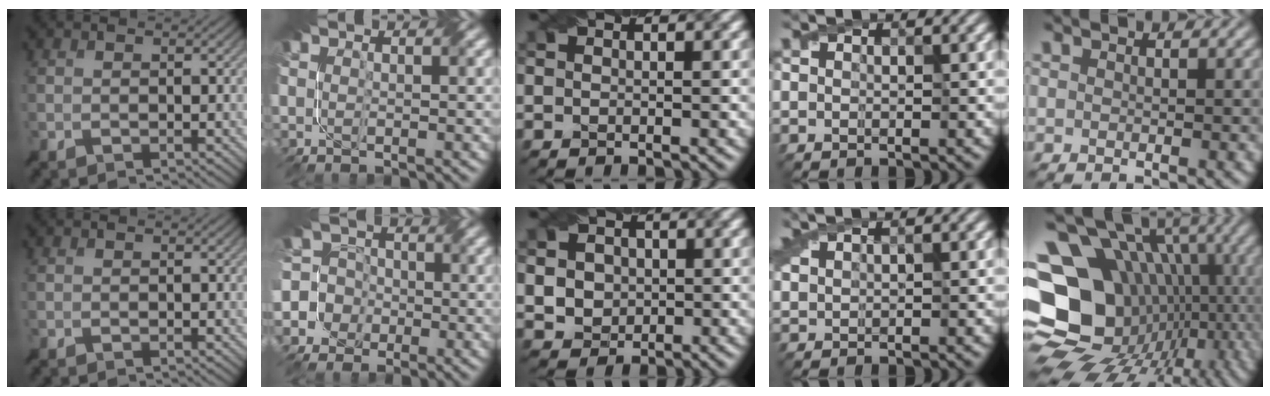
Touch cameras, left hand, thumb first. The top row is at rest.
{"index": {"total": 8.2, "force": [-3.0, 7.6, 0.9], "torque": [-0.036, 0.016, -0.086]}, "middle": {"total": 4.6, "force": [0.7, 4.1, 2.1], "torque": [-0.048, 0.017, 0.008]}, "ring": {"total": 1.0, "force": [1.0, 0.0, 0.2], "torque": [-0.015, 0.009, 0.034]}, "little": {"total": 18.7, "force": [-2.7, 15.1, 10.6], "torque": [-0.157, 0.016, -0.034]}}